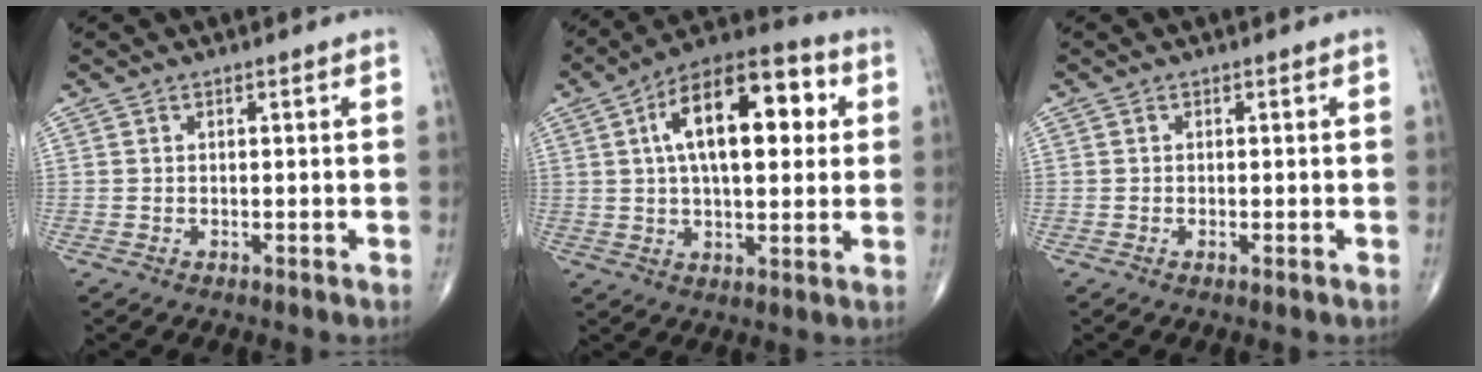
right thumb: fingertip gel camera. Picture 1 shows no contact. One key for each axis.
{"total": 18.8, "fx": 4.4, "fy": 8.8, "fz": 15.9, "tx": -0.225, "ty": 0.018, "tz": 0.059}
{"total": 0.6, "fx": -0.3, "fy": 0.0, "fz": 0.5, "tx": -0.011, "ty": -0.002, "tz": -0.006}